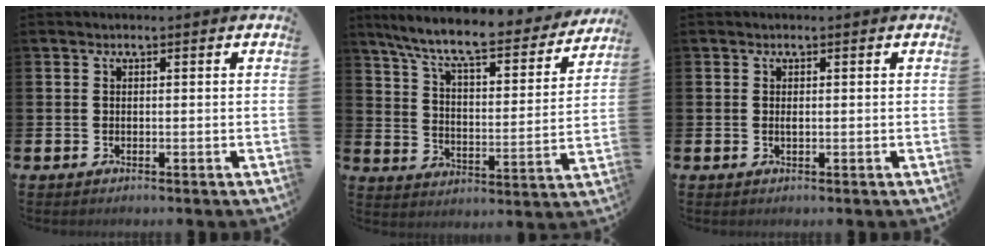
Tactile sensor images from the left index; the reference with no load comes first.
{"total": 9.5, "force": [8.3, 1.6, 4.3], "torque": [-0.115, -0.058, 0.137]}
{"total": 0.5, "force": [0.0, 0.1, 0.5], "torque": [-0.017, 0.003, 0.002]}